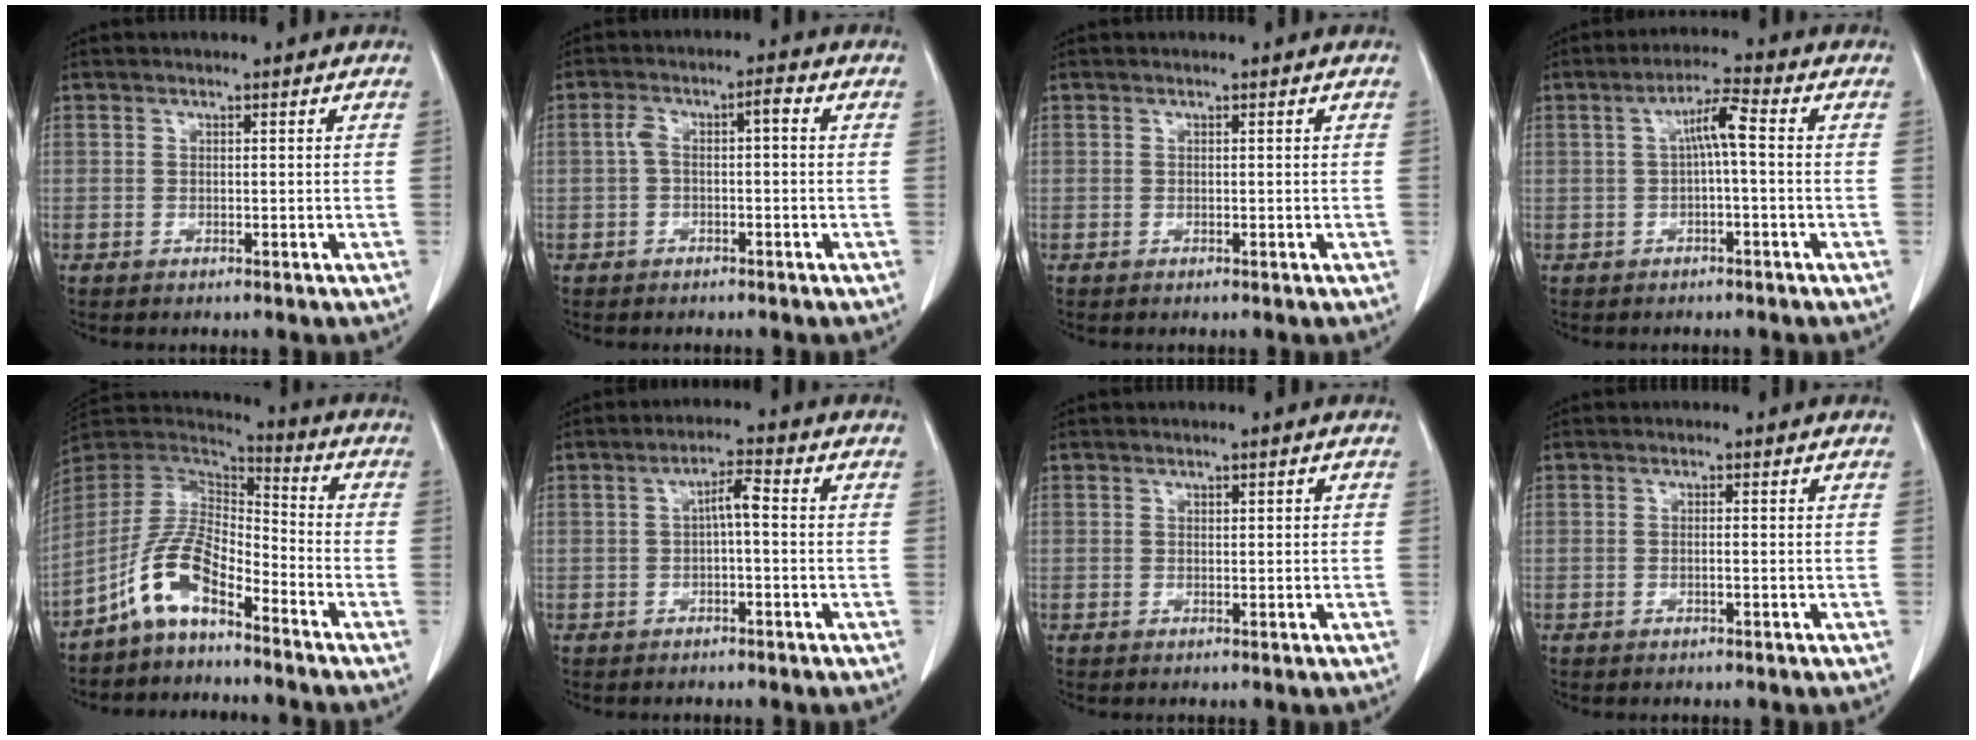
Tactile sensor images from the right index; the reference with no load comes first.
{"total": 4.0, "force": [0.2, 1.4, 3.8], "torque": [-0.078, 0.027, 0.003]}
{"total": 0.0}
{"total": 4.5, "force": [0.2, 0.3, 4.5], "torque": [-0.079, 0.017, 0.004]}
{"total": 9.9, "force": [-6.5, 3.6, 6.6], "torque": [-0.148, 0.023, -0.130]}
{"total": 3.2, "force": [-0.1, 0.5, 3.2], "torque": [-0.054, 0.012, -0.001]}
{"total": 0.8, "force": [0.3, 0.3, 0.7], "torque": [-0.010, 0.003, 0.006]}
{"total": 0.7, "force": [-0.2, 0.0, 0.7], "torque": [-0.013, 0.001, -0.002]}